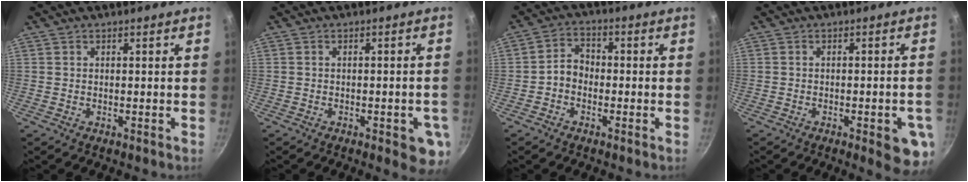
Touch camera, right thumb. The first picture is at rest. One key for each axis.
{"total": 6.7, "fx": -2.5, "fy": 2.3, "fz": 5.8, "tx": -0.050, "ty": 0.004, "tz": -0.029}
{"total": 4.2, "fx": -1.4, "fy": 3.2, "fz": 2.3, "tx": -0.027, "ty": 0.024, "tz": -0.035}
{"total": 8.0, "fx": -3.0, "fy": 2.3, "fz": 7.0, "tx": -0.065, "ty": 0.007, "tz": -0.034}